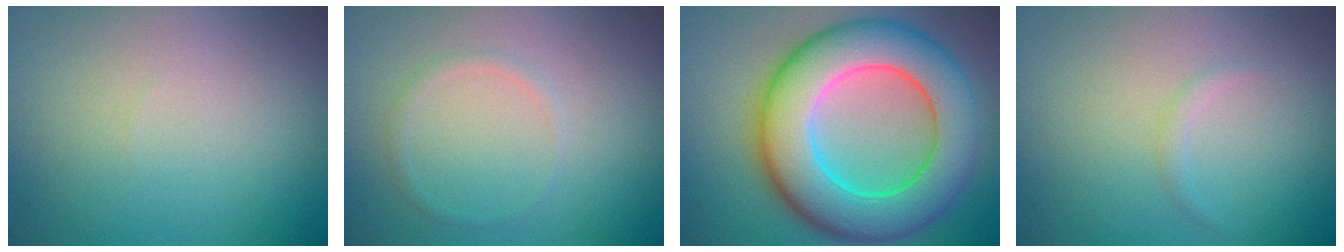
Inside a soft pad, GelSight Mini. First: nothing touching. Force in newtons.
{"total": 0.9, "press": 0.9, "slide": 0.1}
{"total": 11.9, "press": 11.9, "slide": 0.1}
{"total": 0.7, "press": 0.7, "slide": 0.0}